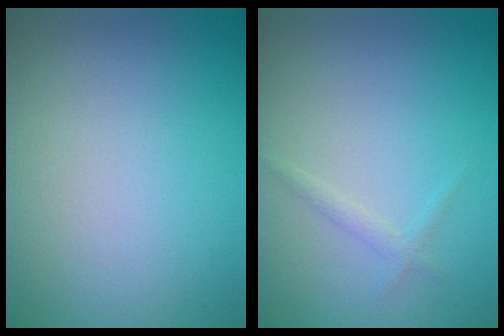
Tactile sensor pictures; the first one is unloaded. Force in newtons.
{"total": 0.9, "press": 0.9, "slide": 0.1}